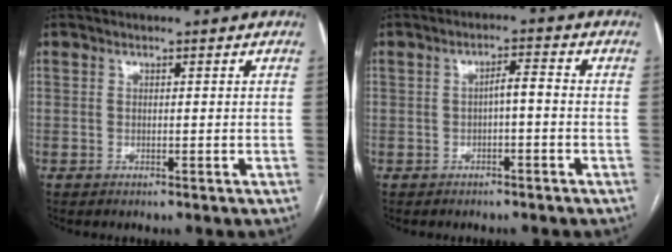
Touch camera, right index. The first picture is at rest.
{"total": 2.6, "force": [-0.6, 0.6, 2.5], "torque": [-0.039, 0.011, -0.009]}